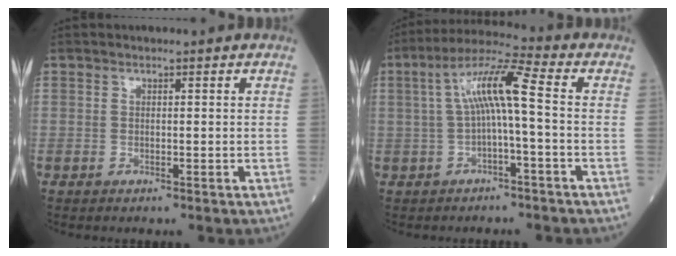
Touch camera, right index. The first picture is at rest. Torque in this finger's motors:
{"motor_torque": [0.81, 0.07, 0.65, 0.20]}